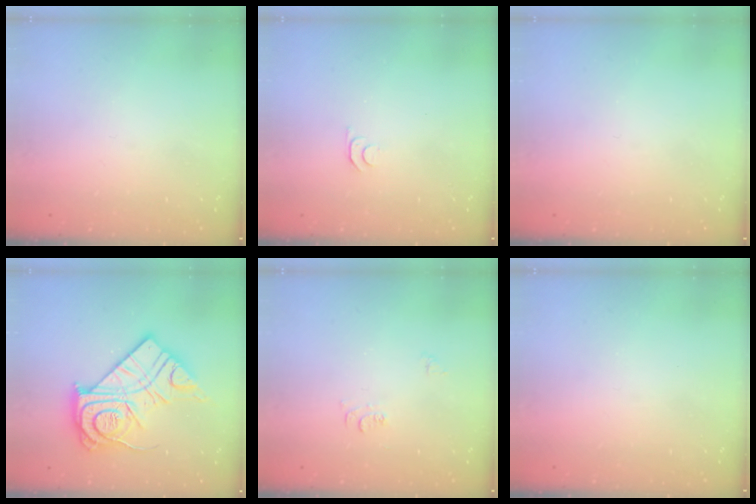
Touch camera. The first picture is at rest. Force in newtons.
{"total": 3.5, "press": 3.4, "slide": 0.5}
{"total": 0.0}
{"total": 19.5, "press": 19.4, "slide": 1.5}
{"total": 4.4, "press": 4.3, "slide": 0.6}
{"total": 0.0}